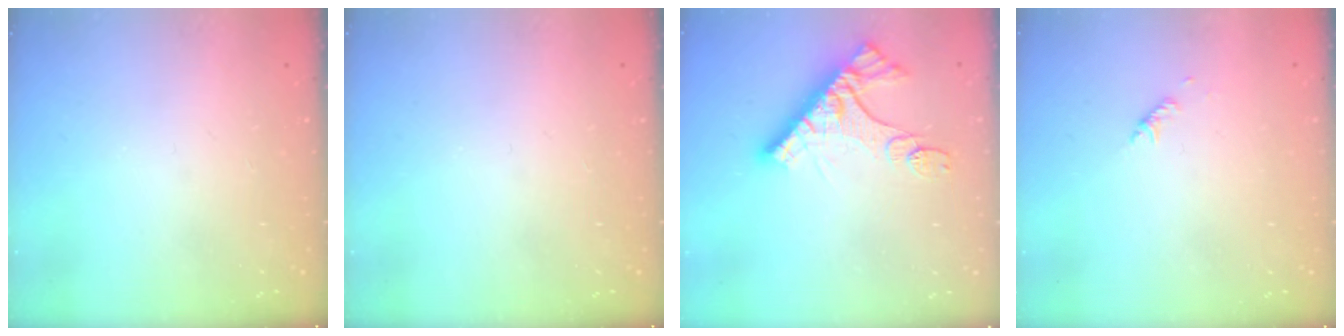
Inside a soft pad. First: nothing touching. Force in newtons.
{"total": 0.0}
{"total": 11.4, "press": 11.4, "slide": 0.3}
{"total": 2.8, "press": 2.7, "slide": 0.6}